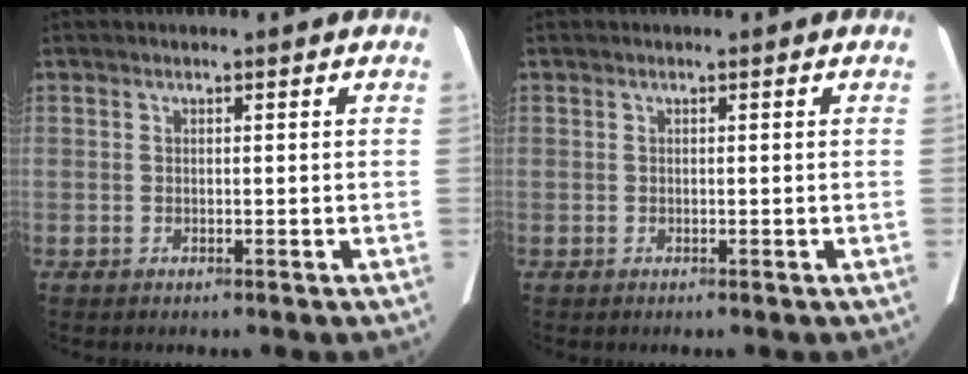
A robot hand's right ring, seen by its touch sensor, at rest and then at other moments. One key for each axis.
{"total": 0.0}